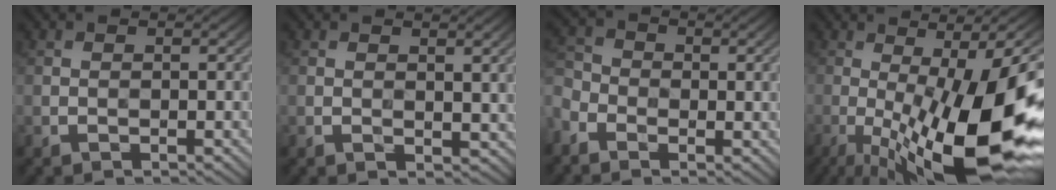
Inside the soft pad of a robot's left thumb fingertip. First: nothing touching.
{"total": 1.7, "force": [0.9, 1.1, 0.9], "torque": [-0.014, -0.004, 0.017]}
{"total": 4.7, "force": [-2.4, 3.3, 2.4], "torque": [-0.078, -0.008, -0.058]}
{"total": 20.2, "force": [-5.0, 4.7, 19.0], "torque": [-0.278, -0.010, -0.080]}